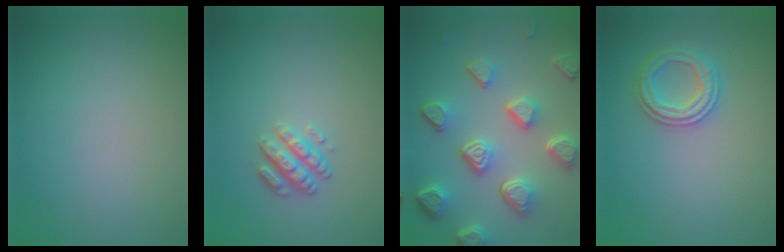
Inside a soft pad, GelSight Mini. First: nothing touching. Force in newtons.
{"total": 2.8, "press": 2.5, "slide": 1.0}
{"total": 7.7, "press": 5.7, "slide": 5.3}
{"total": 2.6, "press": 2.6, "slide": 0.1}